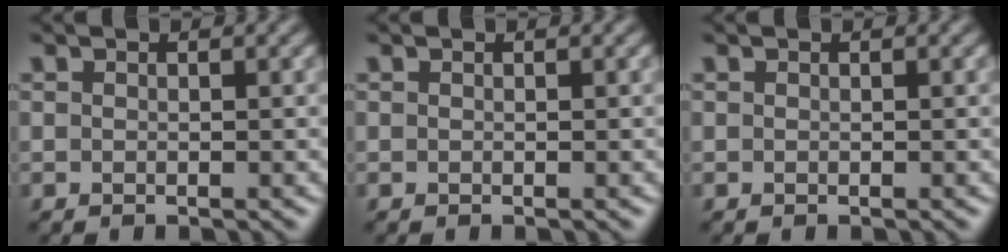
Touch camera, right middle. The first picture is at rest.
{"total": 0.0}
{"total": 0.0}